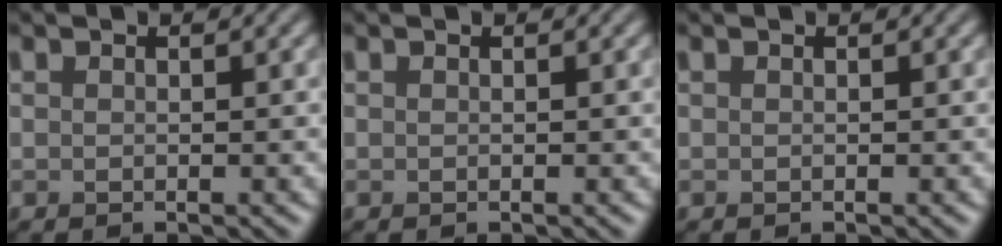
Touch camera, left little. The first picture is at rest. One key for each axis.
{"total": 0.0}
{"total": 0.0}